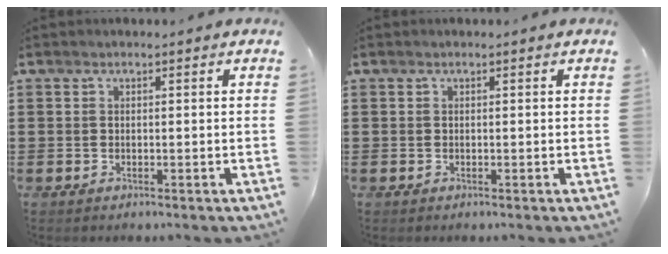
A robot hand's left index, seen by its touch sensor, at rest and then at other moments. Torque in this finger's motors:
{"motor_torque": [0.00, 0.00, 0.00, 0.00]}